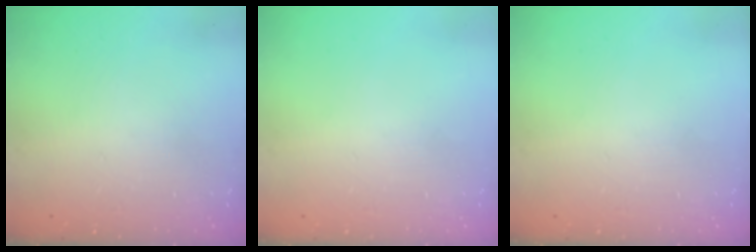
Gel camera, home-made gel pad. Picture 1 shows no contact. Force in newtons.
{"total": 0.0}
{"total": 0.0}